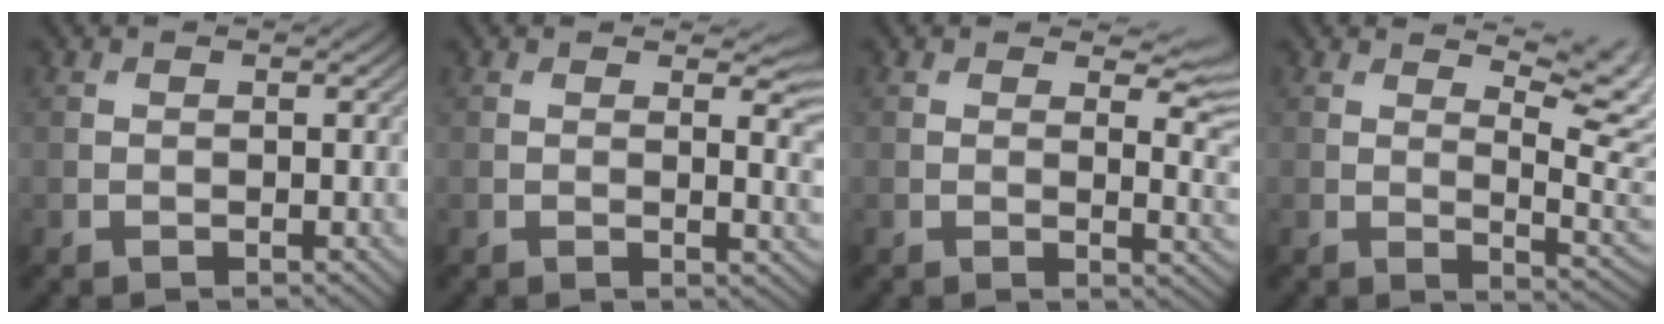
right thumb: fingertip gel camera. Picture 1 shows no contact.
{"total": 3.5, "force": [1.5, 1.3, 2.9], "torque": [-0.040, -0.008, 0.024]}
{"total": 5.4, "force": [3.0, 2.2, 3.8], "torque": [-0.048, -0.006, 0.044]}
{"total": 8.1, "force": [4.7, 2.6, 6.1], "torque": [-0.095, 0.003, 0.068]}